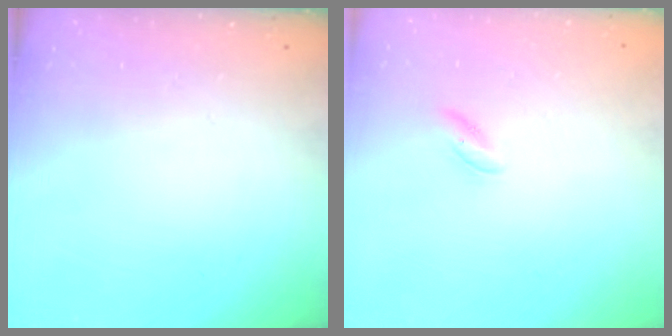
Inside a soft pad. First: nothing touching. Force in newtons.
{"total": 2.2, "press": 2.0, "slide": 0.8}